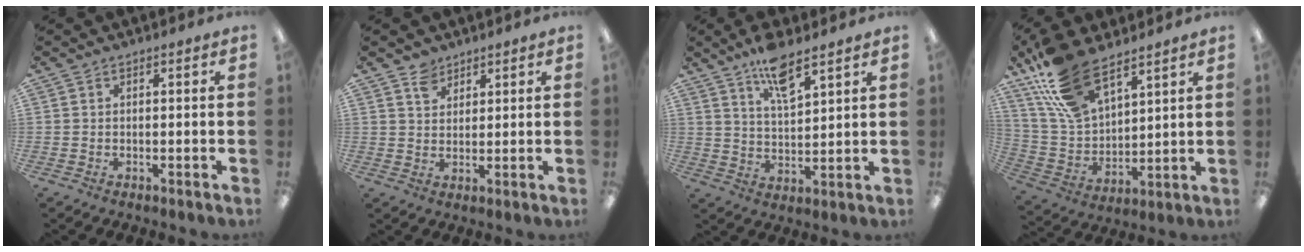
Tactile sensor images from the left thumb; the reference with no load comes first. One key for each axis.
{"total": 4.2, "fx": 3.2, "fy": 2.6, "fz": 0.6, "tx": -0.005, "ty": -0.011, "tz": 0.060}
{"total": 8.7, "fx": 6.6, "fy": 2.6, "fz": 5.1, "tx": -0.092, "ty": -0.032, "tz": 0.115}
{"total": 17.6, "fx": 12.4, "fy": 8.3, "fz": 9.4, "tx": -0.223, "ty": -0.053, "tz": 0.231}